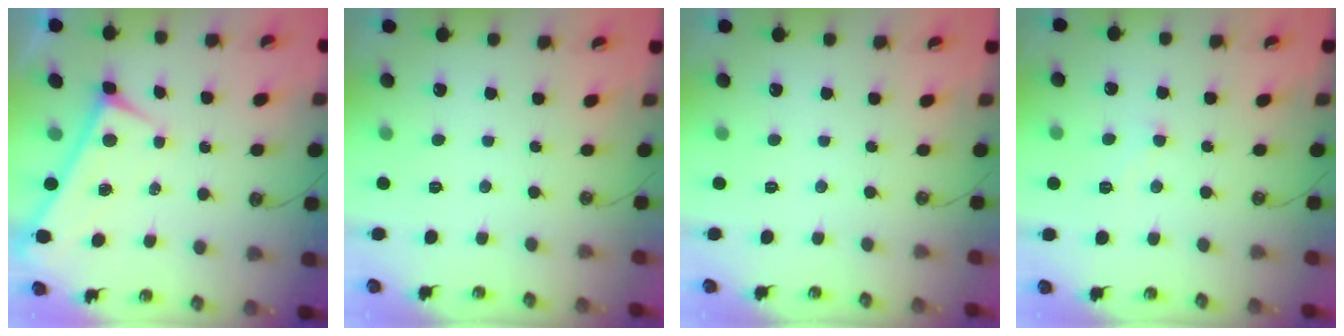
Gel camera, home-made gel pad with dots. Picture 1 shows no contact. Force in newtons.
{"total": 0.0}
{"total": 0.0}
{"total": 0.7, "press": 0.6, "slide": 0.4}